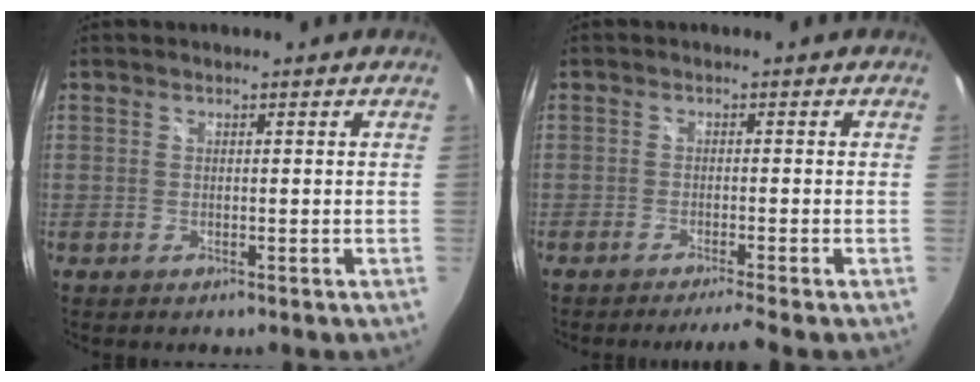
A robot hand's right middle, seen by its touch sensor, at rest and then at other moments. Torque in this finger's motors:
{"motor_torque": [0.11, -0.15, 0.03, 0.01]}